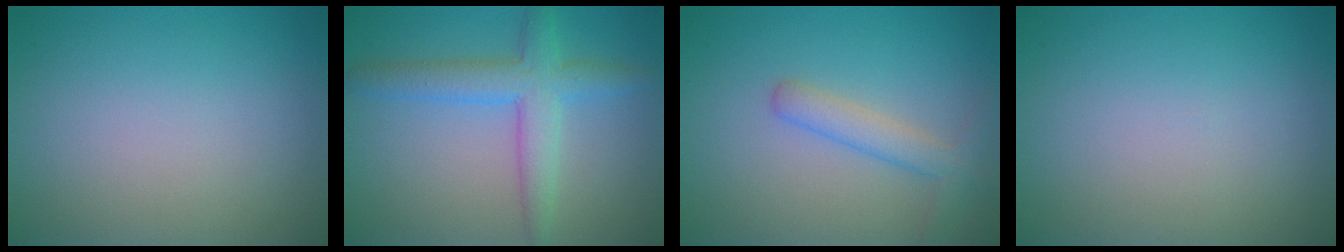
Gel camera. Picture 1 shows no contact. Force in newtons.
{"total": 4.5, "press": 4.5, "slide": 0.1}
{"total": 2.6, "press": 2.6, "slide": 0.1}
{"total": 0.0}